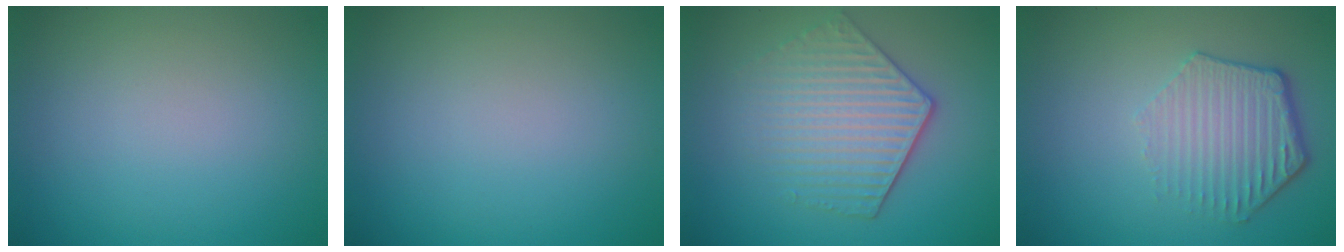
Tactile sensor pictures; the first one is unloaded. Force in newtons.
{"total": 0.0}
{"total": 4.6, "press": 3.8, "slide": 2.6}
{"total": 4.2, "press": 3.3, "slide": 2.7}